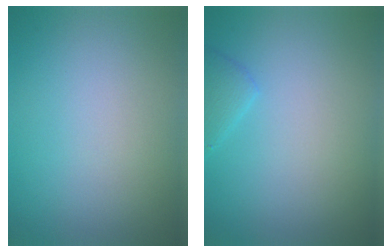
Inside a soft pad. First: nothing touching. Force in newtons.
{"total": 1.5, "press": 1.5, "slide": 0.1}